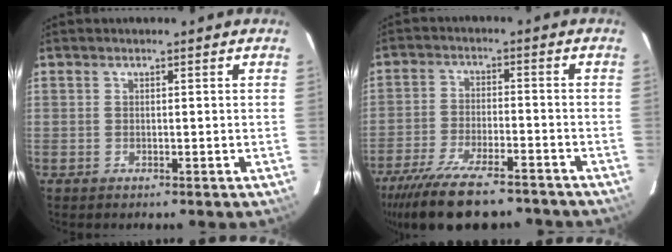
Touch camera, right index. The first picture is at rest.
{"total": 18.0, "force": [-14.7, 4.8, 9.2], "torque": [-0.192, -0.034, -0.231]}